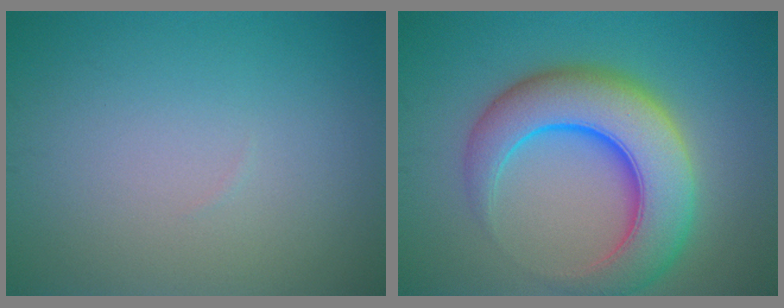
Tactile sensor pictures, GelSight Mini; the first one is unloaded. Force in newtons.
{"total": 9.6, "press": 9.6, "slide": 0.3}